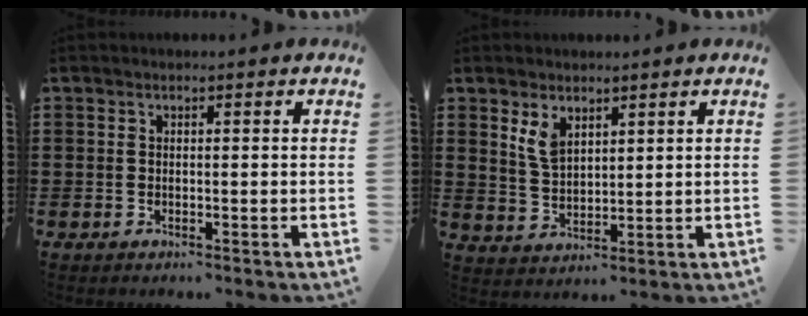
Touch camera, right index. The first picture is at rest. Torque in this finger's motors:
{"motor_torque": [0.56, 0.26, 0.14, 0.07]}